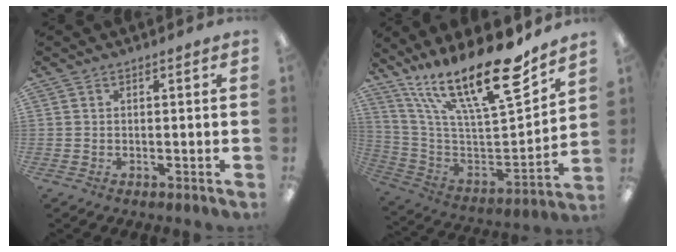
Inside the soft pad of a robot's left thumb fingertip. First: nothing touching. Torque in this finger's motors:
{"motor_torque": [0.45, 0.36, 1.17, -1.60, 0.51]}